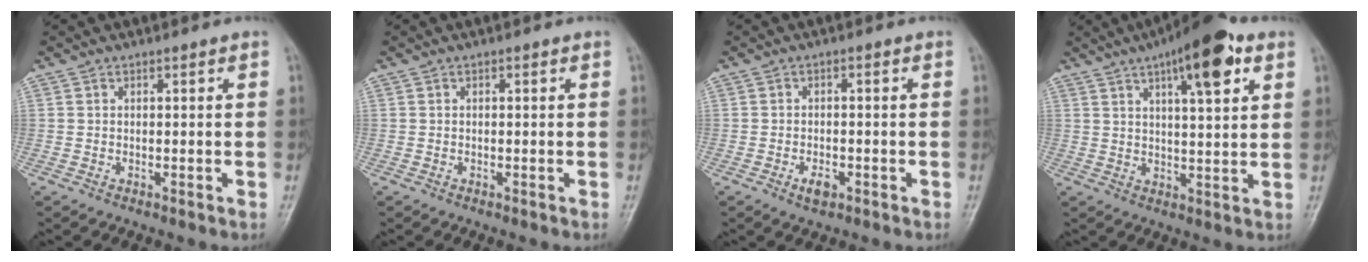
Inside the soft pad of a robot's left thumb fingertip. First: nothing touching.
{"total": 0.0}
{"total": 2.9, "force": [-1.5, 1.6, 2.0], "torque": [-0.030, 0.006, -0.024]}
{"total": 13.2, "force": [6.6, 3.8, 10.7], "torque": [-0.142, -0.012, 0.094]}